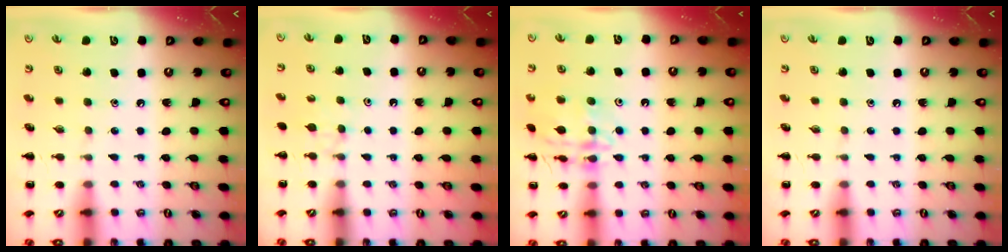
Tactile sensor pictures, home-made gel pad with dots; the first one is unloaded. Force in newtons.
{"total": 4.2, "press": 3.9, "slide": 1.4}
{"total": 14.6, "press": 14.6, "slide": 0.9}
{"total": 0.0}